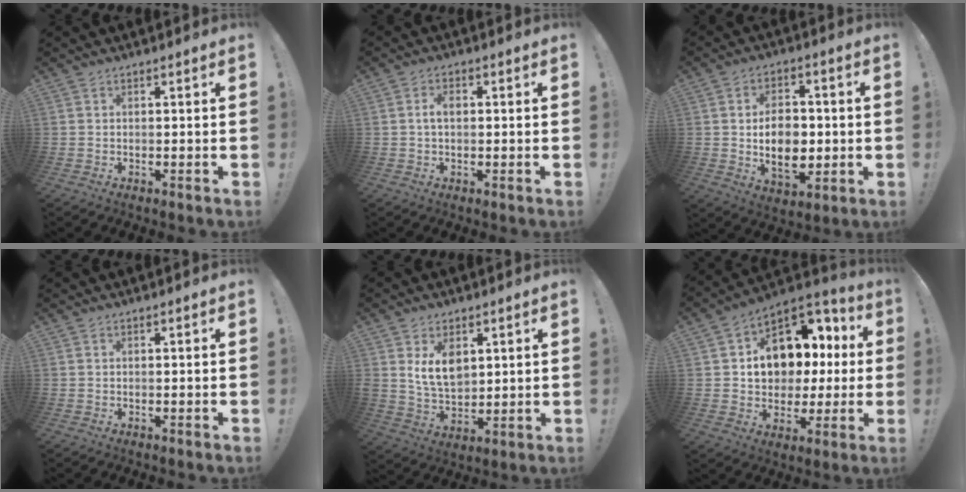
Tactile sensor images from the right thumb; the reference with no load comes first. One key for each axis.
{"total": 3.1, "fx": 0.1, "fy": 1.8, "fz": 2.4, "tx": -0.044, "ty": 0.009, "tz": 0.000}
{"total": 12.4, "fx": -0.4, "fy": 8.8, "fz": 8.7, "tx": -0.134, "ty": -0.008, "tz": -0.006}
{"total": 0.0}
{"total": 9.6, "fx": 4.3, "fy": 6.6, "fz": 5.5, "tx": -0.090, "ty": -0.024, "tz": 0.082}
{"total": 13.2, "fx": 2.9, "fy": 10.9, "fz": 7.0, "tx": -0.086, "ty": -0.022, "tz": 0.066}